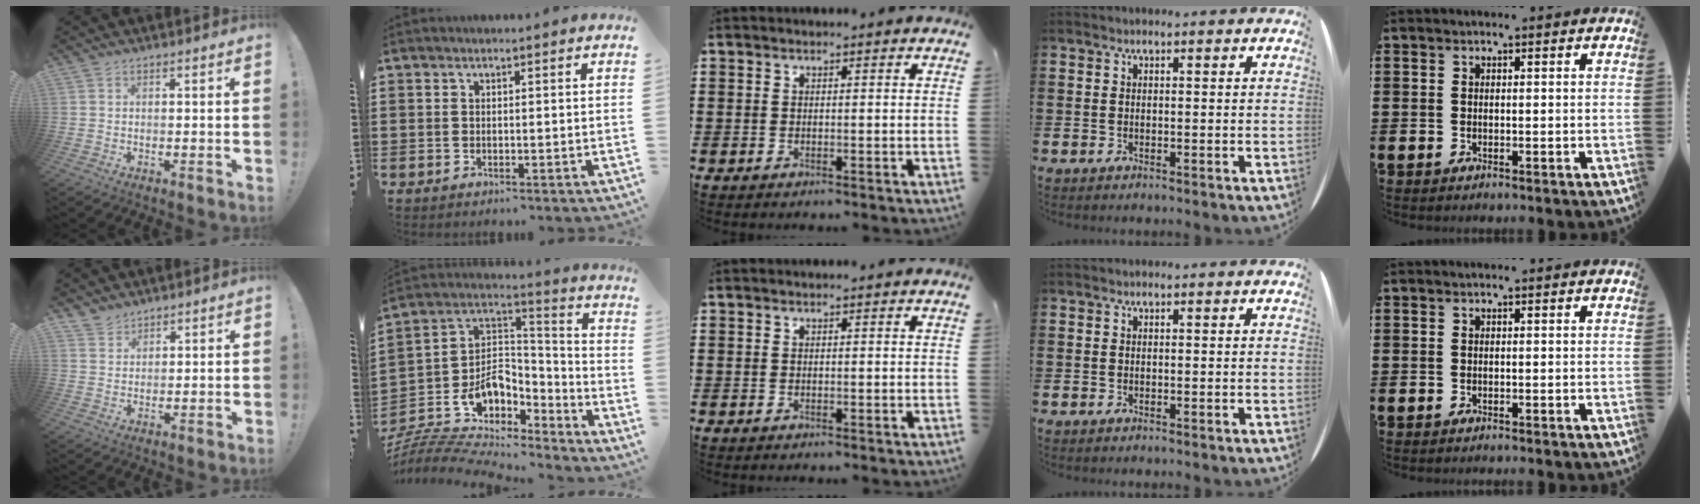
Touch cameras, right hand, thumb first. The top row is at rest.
{"thumb": {"total": 3.1, "force": [2.8, 1.4, 0.2], "torque": [-0.004, -0.019, 0.053]}, "index": {"total": 8.3, "force": [-4.7, 6.2, 2.9], "torque": [-0.073, -0.019, -0.084]}}